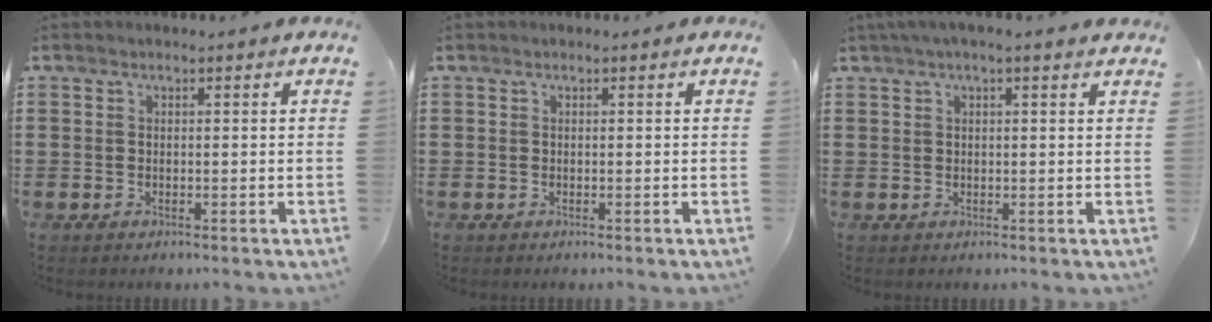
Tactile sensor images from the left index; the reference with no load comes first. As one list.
[{"total": 0.0}, {"total": 1.8, "force": [1.2, 0.0, 1.3], "torque": [-0.027, 0.002, 0.021]}]